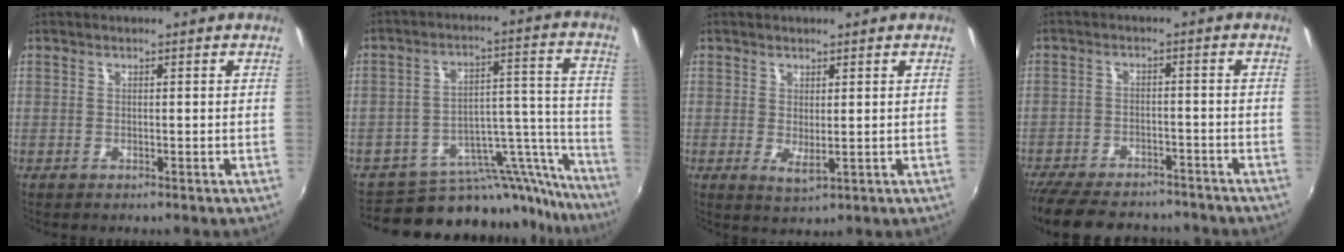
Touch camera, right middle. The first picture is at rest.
{"total": 21.8, "force": [-20.0, 7.1, 5.2], "torque": [-0.068, 0.047, -0.278]}
{"total": 2.5, "force": [0.4, 0.7, 2.3], "torque": [-0.040, -0.008, 0.010]}
{"total": 17.8, "force": [-14.8, 6.5, 7.3], "torque": [-0.169, -0.006, -0.214]}